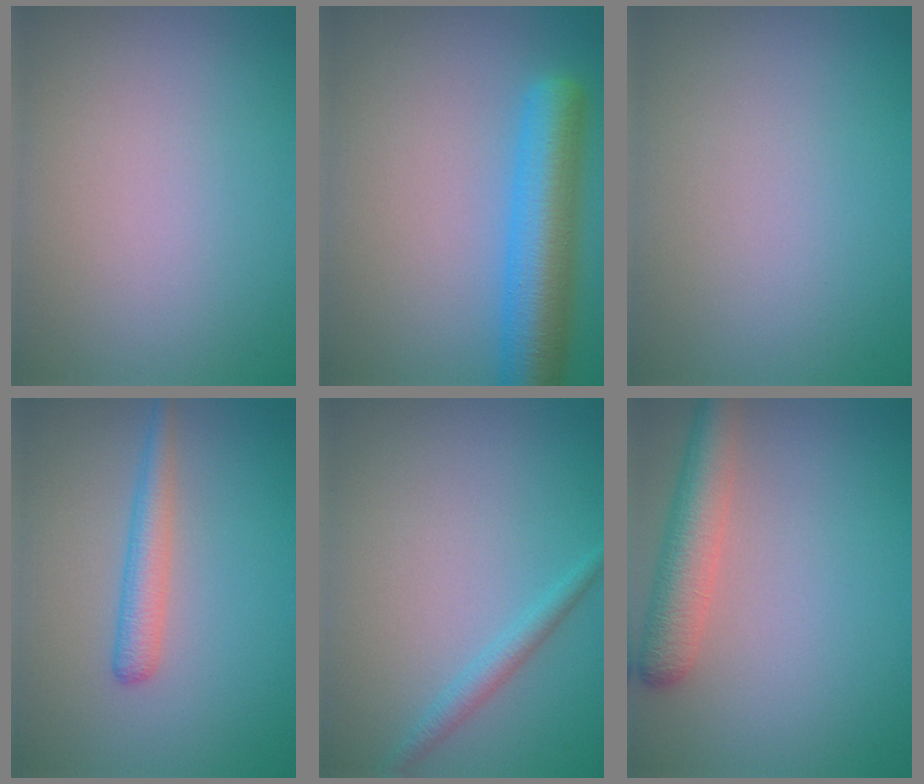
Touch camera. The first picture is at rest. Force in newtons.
{"total": 6.8, "press": 6.8, "slide": 0.3}
{"total": 0.0}
{"total": 2.5, "press": 2.5, "slide": 0.1}
{"total": 1.6, "press": 1.6, "slide": 0.1}
{"total": 4.7, "press": 4.7, "slide": 0.4}